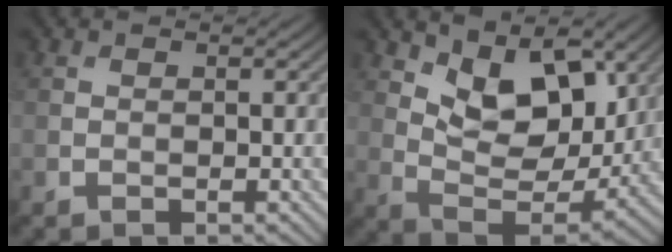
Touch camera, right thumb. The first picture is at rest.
{"total": 11.0, "force": [5.6, 5.6, 7.7], "torque": [-0.150, -0.017, 0.098]}